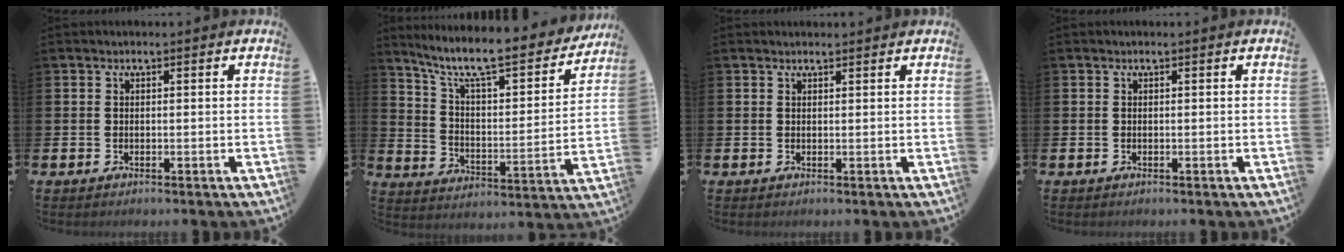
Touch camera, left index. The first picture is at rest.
{"total": 10.2, "force": [8.5, 2.1, 5.2], "torque": [-0.125, -0.060, 0.140]}
{"total": 0.8, "force": [0.8, 0.1, 0.1], "torque": [0.005, -0.002, 0.013]}
{"total": 0.0}